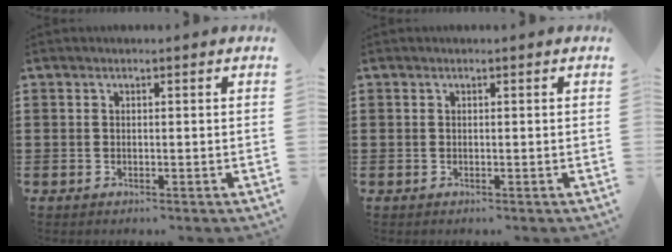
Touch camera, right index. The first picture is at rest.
{"total": 0.0}